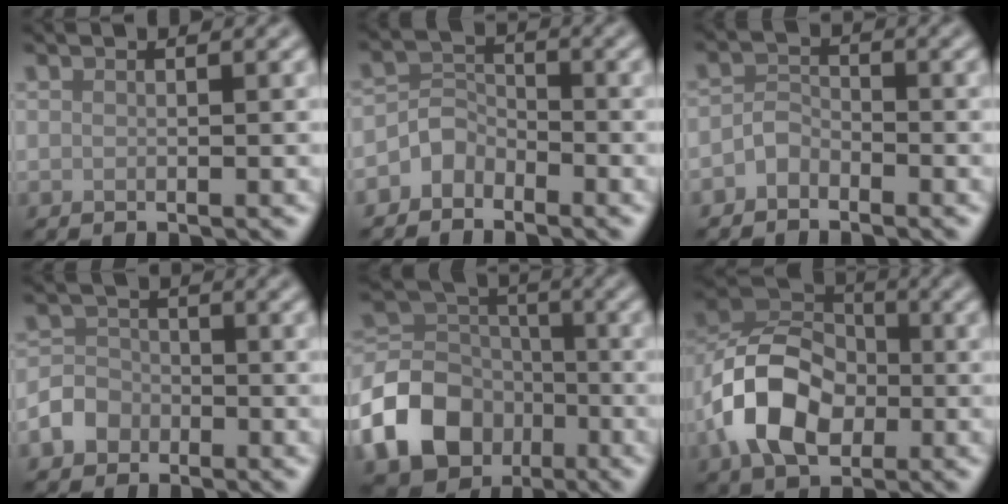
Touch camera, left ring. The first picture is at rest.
{"total": 2.5, "force": [-1.8, 1.6, 0.5], "torque": [-0.005, 0.012, -0.042]}
{"total": 1.8, "force": [-1.4, 1.0, 0.4], "torque": [-0.006, 0.009, -0.030]}
{"total": 3.4, "force": [-1.9, 2.6, 0.9], "torque": [-0.007, -0.001, -0.040]}
{"total": 11.1, "force": [-5.1, 8.5, 5.0], "torque": [-0.127, -0.005, -0.104]}
{"total": 9.2, "force": [-2.3, 6.4, 6.1], "torque": [-0.125, 0.006, -0.057]}